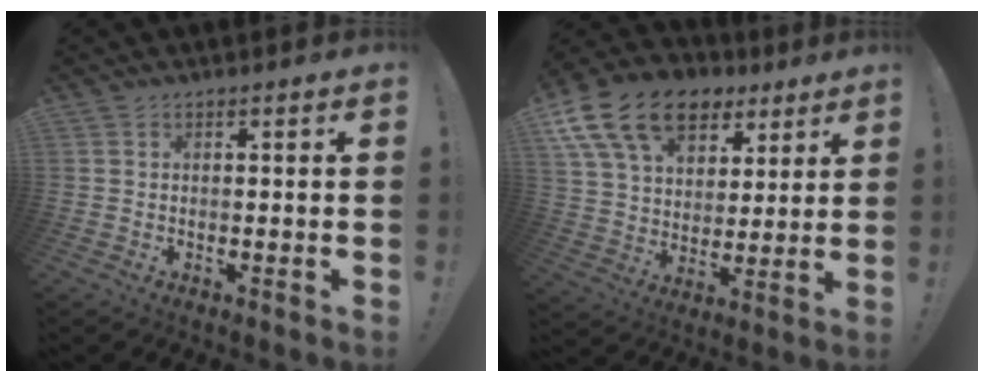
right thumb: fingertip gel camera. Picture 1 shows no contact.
{"total": 19.8, "force": [10.6, 12.8, 10.8], "torque": [-0.173, -0.053, 0.195]}